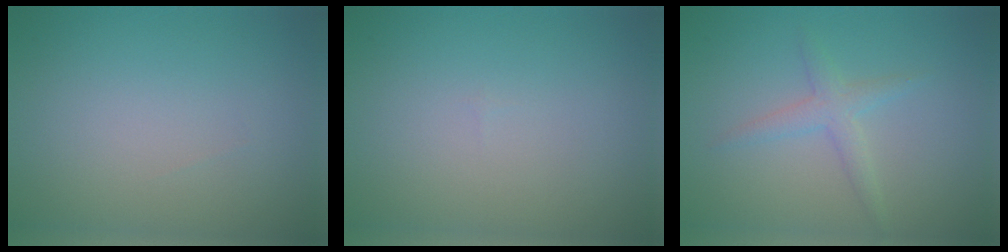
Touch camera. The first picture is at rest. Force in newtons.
{"total": 0.0}
{"total": 2.0, "press": 2.0, "slide": 0.1}